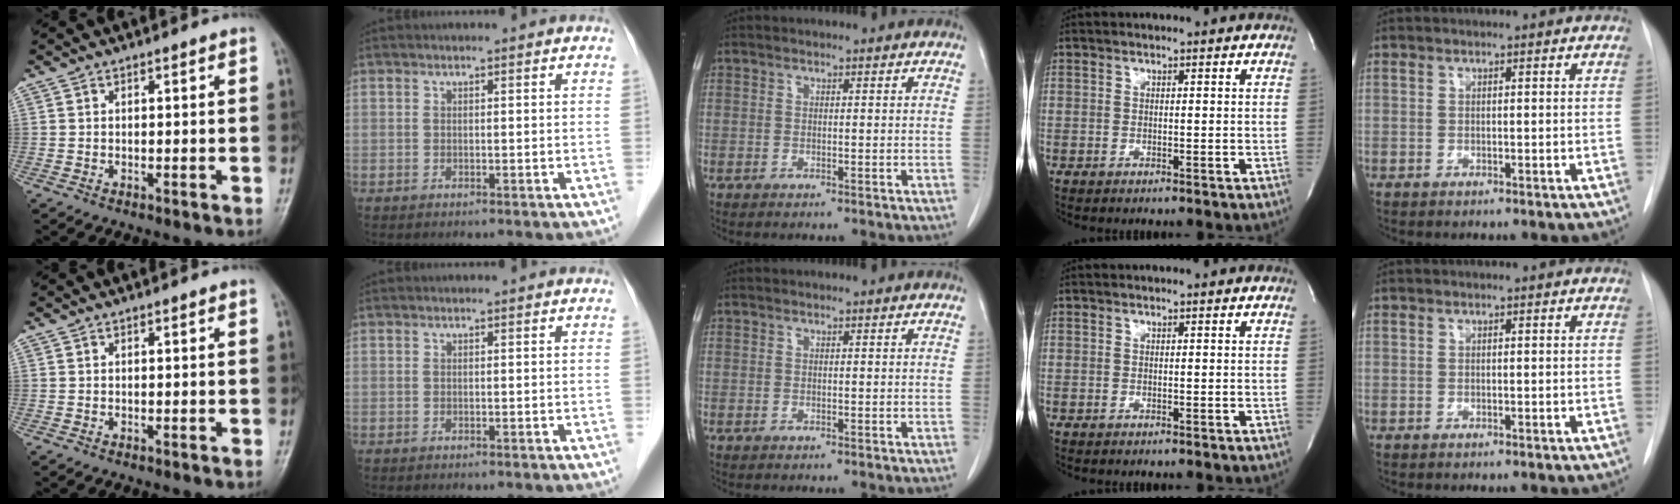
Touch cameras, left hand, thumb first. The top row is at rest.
{}